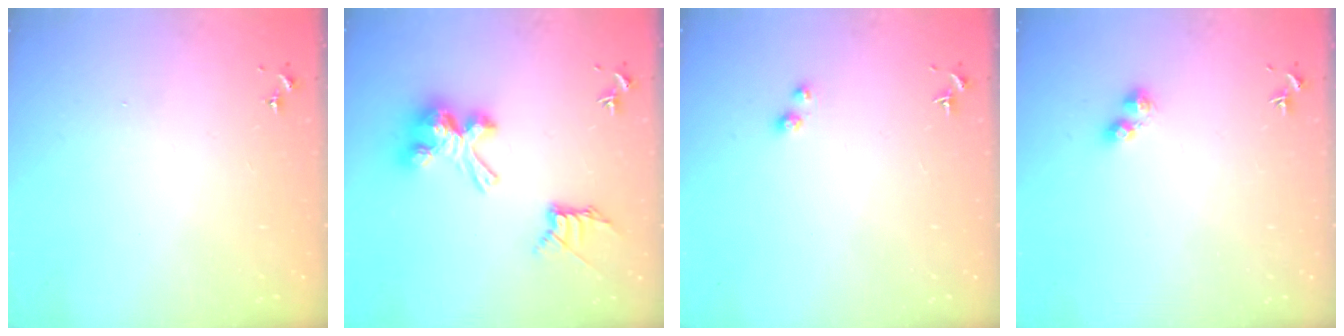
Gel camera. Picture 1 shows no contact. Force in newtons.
{"total": 16.8, "press": 16.8, "slide": 1.0}
{"total": 3.4, "press": 3.4, "slide": 0.5}
{"total": 4.5, "press": 4.4, "slide": 0.5}